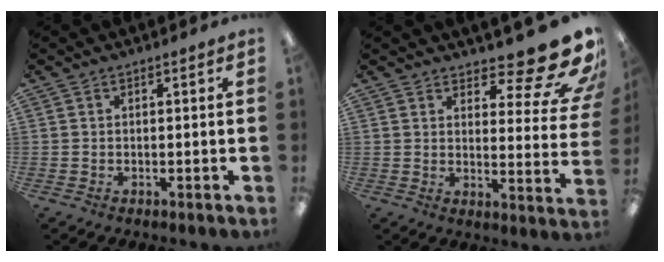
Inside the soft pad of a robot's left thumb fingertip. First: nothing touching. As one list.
[{"total": 13.8, "force": [10.5, 3.7, 8.1], "torque": [-0.096, -0.087, 0.176]}]